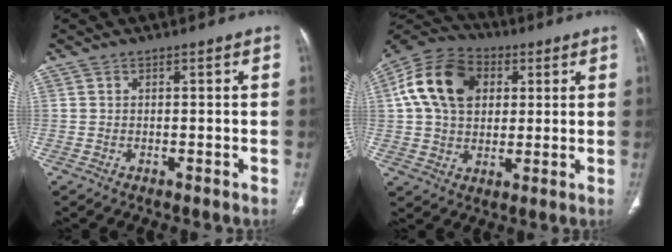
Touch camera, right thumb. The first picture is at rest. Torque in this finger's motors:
{"motor_torque": [0.68, 2.04, 0.29, 0.30, 0.18]}